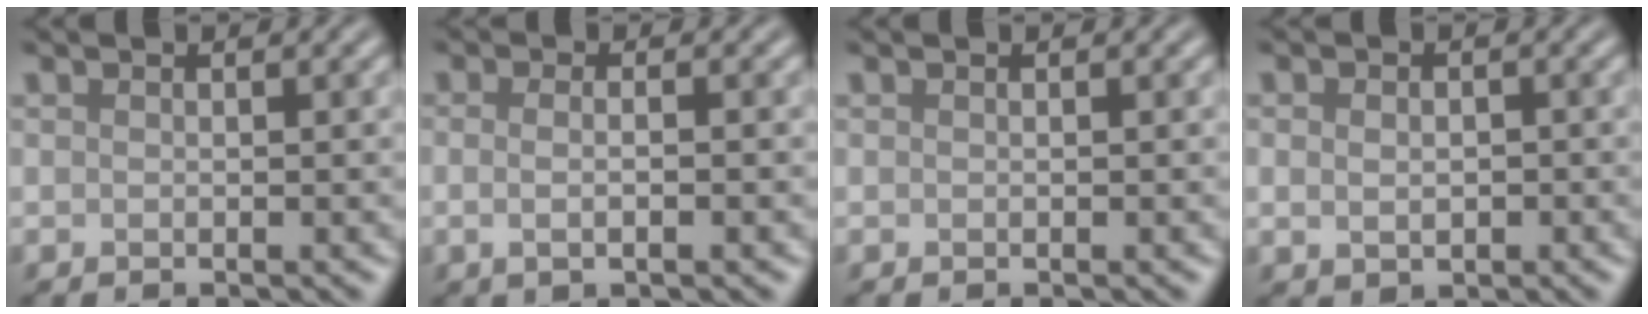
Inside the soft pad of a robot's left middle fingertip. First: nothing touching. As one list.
[{"total": 2.7, "force": [-0.1, 1.2, 2.4], "torque": [-0.023, -0.005, -0.013]}, {"total": 0.0}, {"total": 2.0, "force": [-0.1, 1.5, 1.3], "torque": [-0.021, -0.003, 0.005]}]